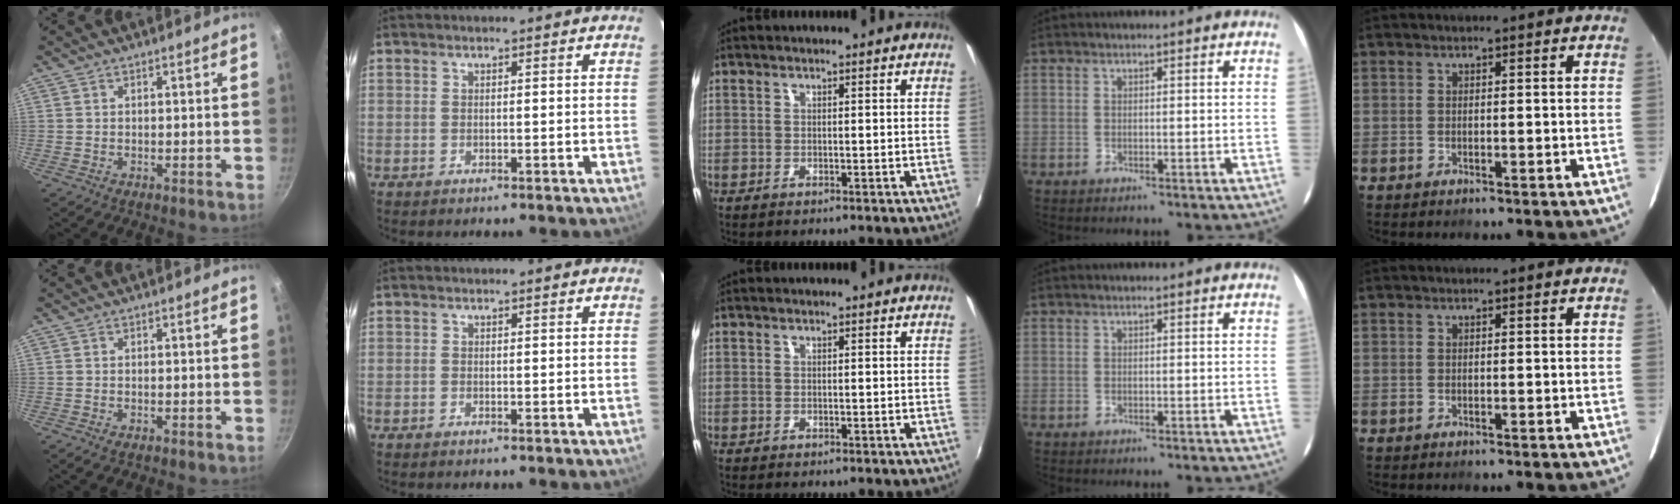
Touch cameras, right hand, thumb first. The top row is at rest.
{"thumb": {"total": 0.6, "force": [-0.3, 0.1, 0.4], "torque": [-0.011, 0.002, -0.007]}}